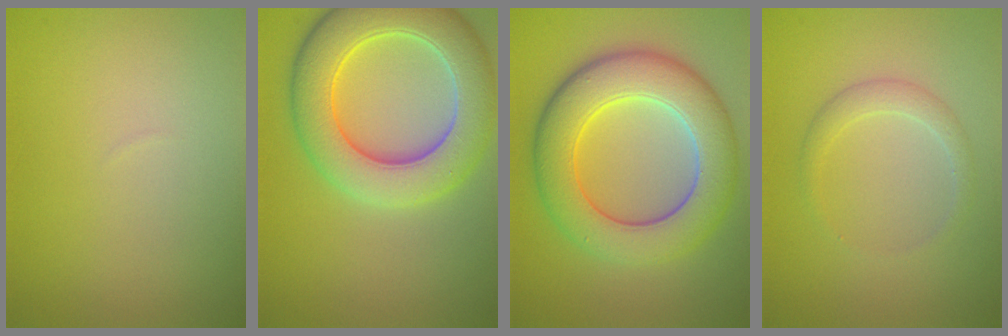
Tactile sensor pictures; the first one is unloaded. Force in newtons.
{"total": 8.5, "press": 8.5, "slide": 0.4}
{"total": 8.6, "press": 8.6, "slide": 0.6}
{"total": 1.6, "press": 1.6, "slide": 0.1}